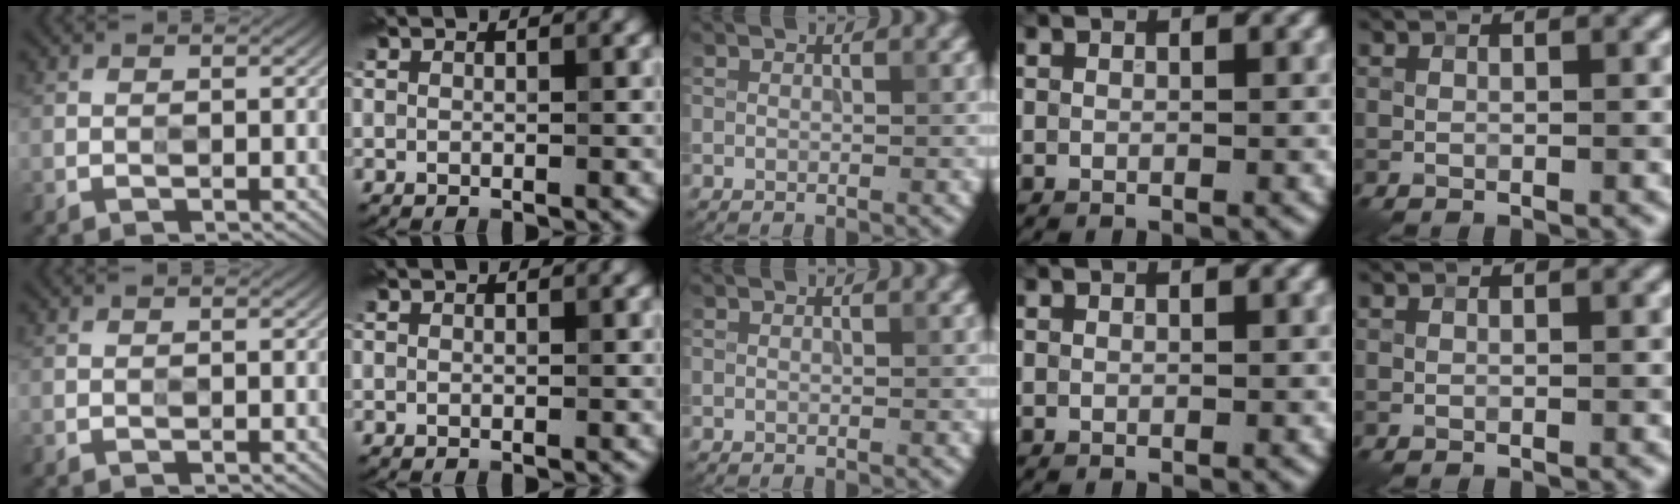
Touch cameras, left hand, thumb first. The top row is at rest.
{}